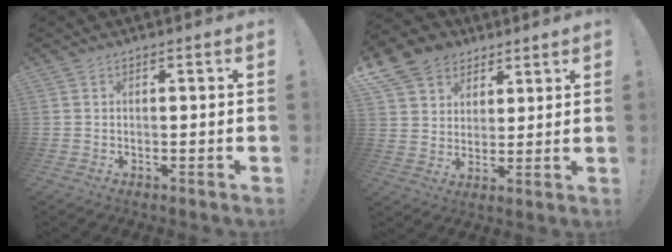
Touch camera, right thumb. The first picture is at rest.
{"total": 11.2, "force": [6.2, 8.8, 3.1], "torque": [-0.041, -0.042, 0.125]}